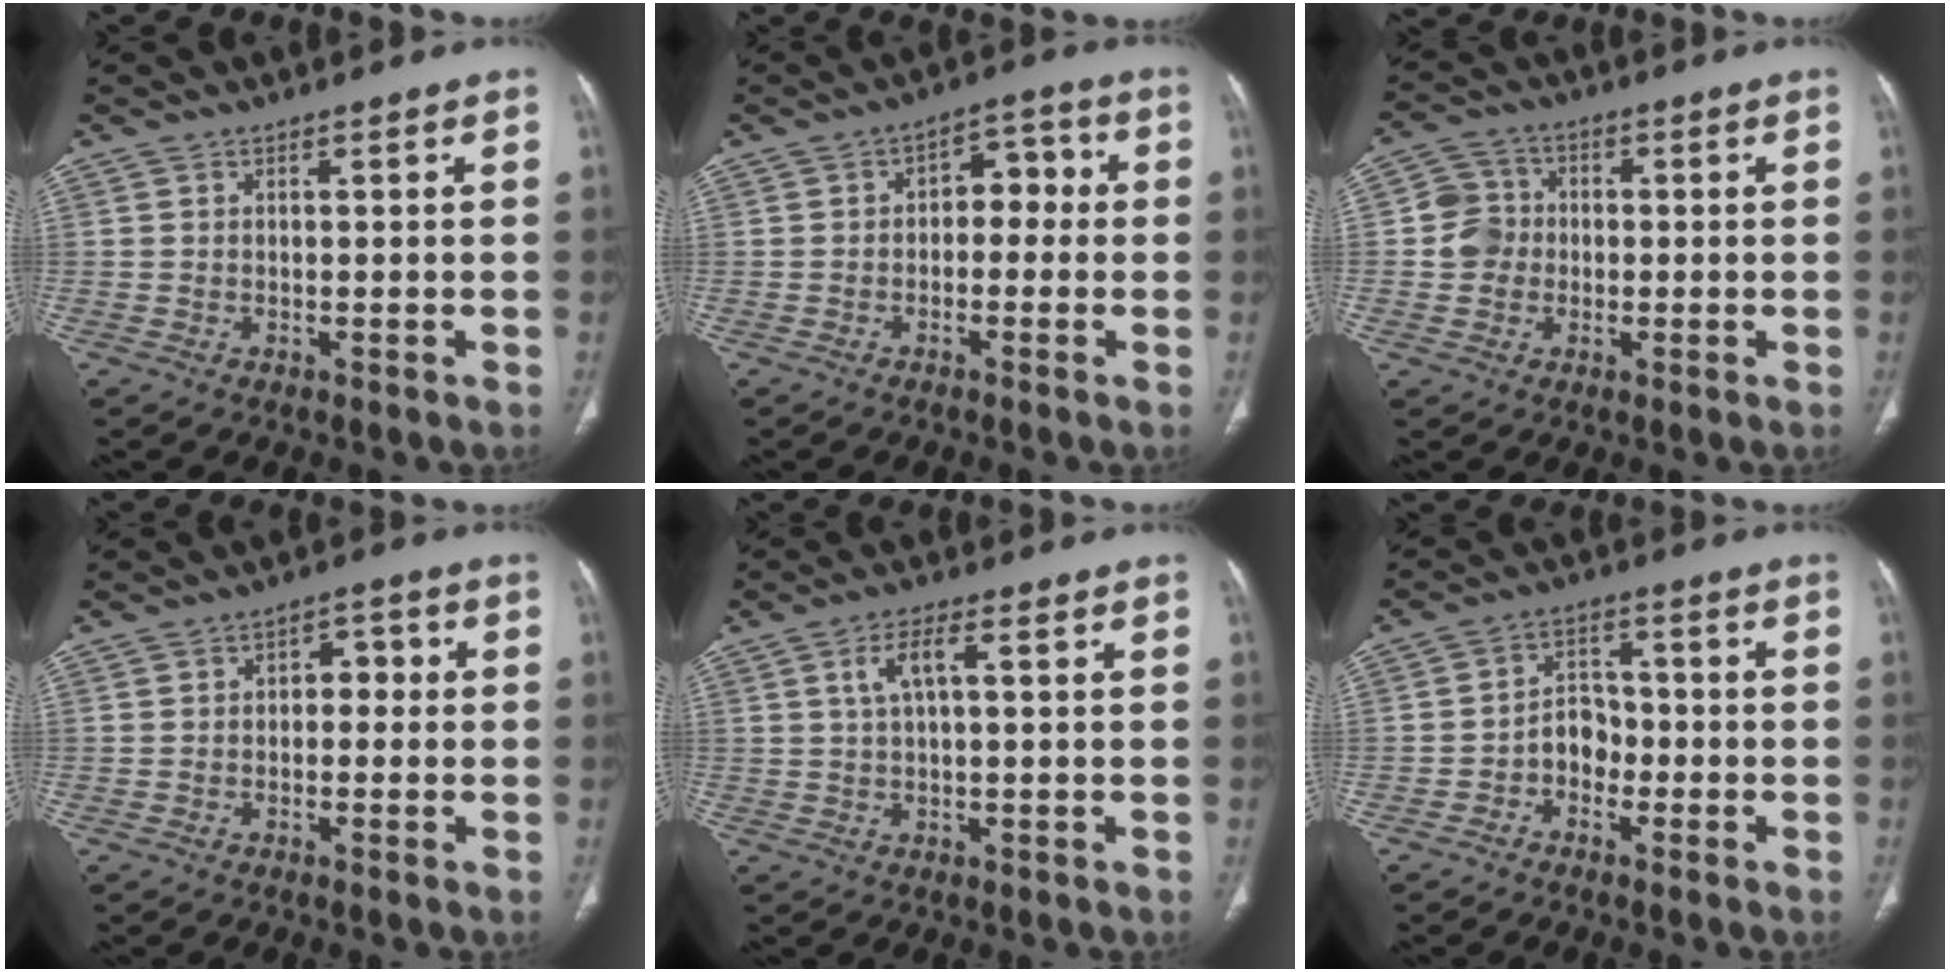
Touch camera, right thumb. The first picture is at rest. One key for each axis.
{"total": 5.9, "fx": -0.3, "fy": 3.9, "fz": 4.3, "tx": -0.034, "ty": 0.030, "tz": -0.015}
{"total": 6.5, "fx": -0.4, "fy": 6.0, "fz": 2.4, "tx": -0.022, "ty": 0.015, "tz": -0.014}
{"total": 3.7, "fx": 0.0, "fy": 2.5, "fz": 2.7, "tx": -0.018, "ty": 0.017, "tz": -0.007}
{"total": 4.6, "fx": 1.4, "fy": 1.4, "fz": 4.1, "tx": -0.093, "ty": 0.013, "tz": 0.030}
{"total": 4.9, "fx": -2.1, "fy": 3.7, "fz": 2.4, "tx": -0.019, "ty": 0.028, "tz": -0.046}